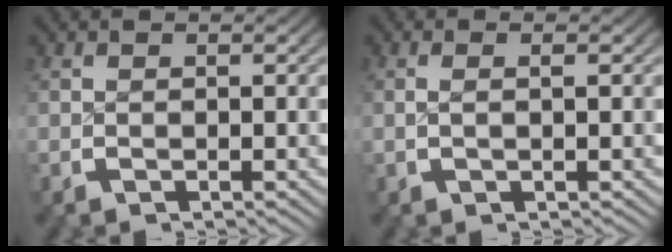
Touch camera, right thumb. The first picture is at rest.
{"total": 1.1, "force": [0.1, 0.0, 1.1], "torque": [-0.022, 0.001, 0.004]}